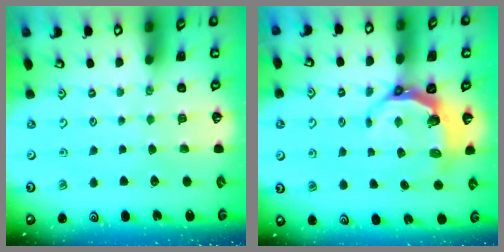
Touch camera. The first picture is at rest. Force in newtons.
{"total": 5.7, "press": 4.2, "slide": 3.8}